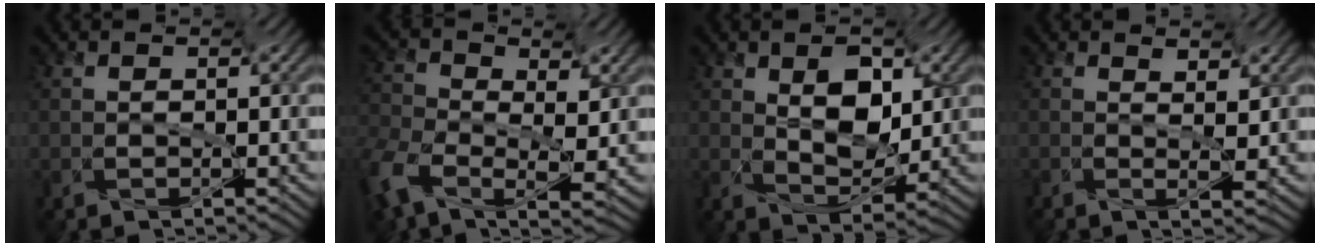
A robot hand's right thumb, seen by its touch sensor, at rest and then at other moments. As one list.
[{"total": 9.4, "force": [-1.4, 6.6, 6.6], "torque": [-0.180, -0.010, -0.018]}, {"total": 7.0, "force": [1.1, 3.7, 5.9], "torque": [-0.104, -0.002, 0.018]}, {"total": 1.6, "force": [0.9, 0.1, 1.3], "torque": [-0.030, -0.006, 0.005]}]